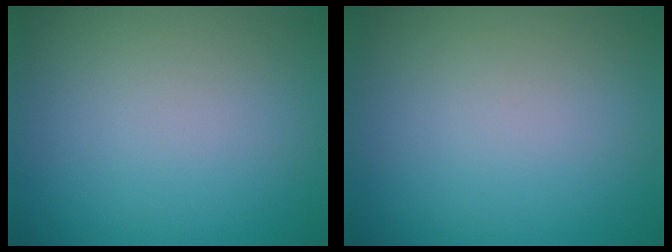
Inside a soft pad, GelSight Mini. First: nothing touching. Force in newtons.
{"total": 0.0}